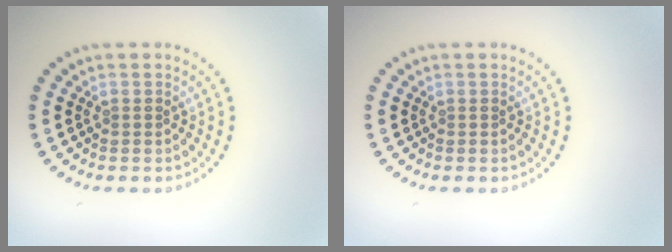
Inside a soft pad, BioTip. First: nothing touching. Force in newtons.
{"total": 0.0}